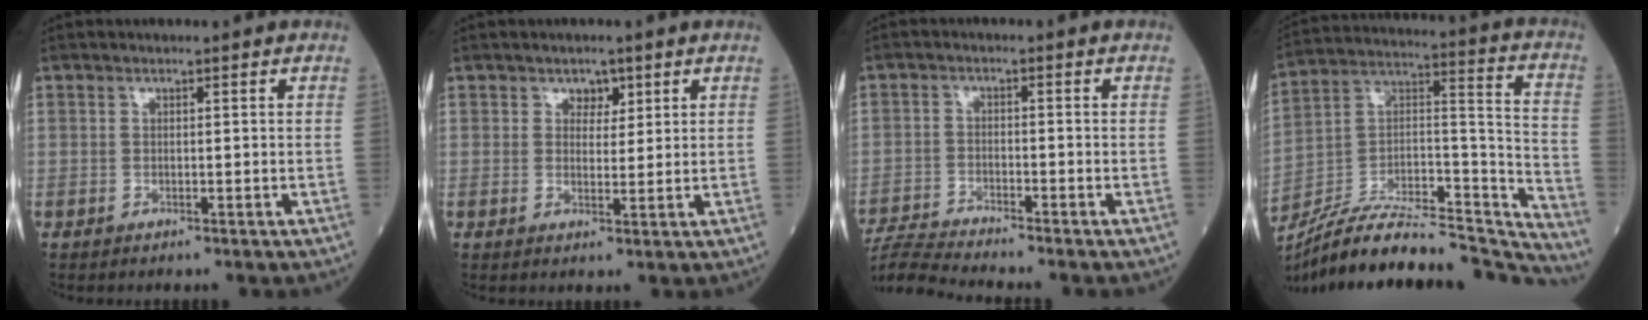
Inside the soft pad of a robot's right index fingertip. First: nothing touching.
{"total": 2.4, "force": [1.4, 1.6, 1.1], "torque": [-0.008, -0.001, 0.021]}
{"total": 7.5, "force": [-7.1, -1.9, 1.3], "torque": [-0.027, -0.012, -0.134]}
{"total": 27.8, "force": [-25.8, 3.8, 9.6], "torque": [-0.131, 0.023, -0.402]}